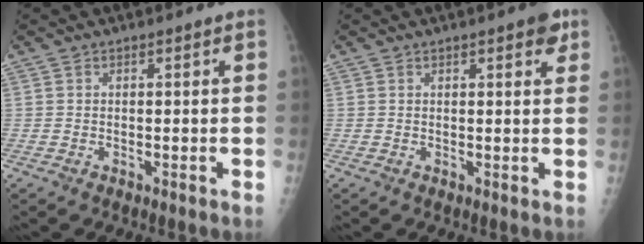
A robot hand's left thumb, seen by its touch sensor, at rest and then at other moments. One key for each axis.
{"total": 3.5, "fx": 2.0, "fy": 1.1, "fz": 2.7, "tx": -0.025, "ty": -0.005, "tz": 0.020}